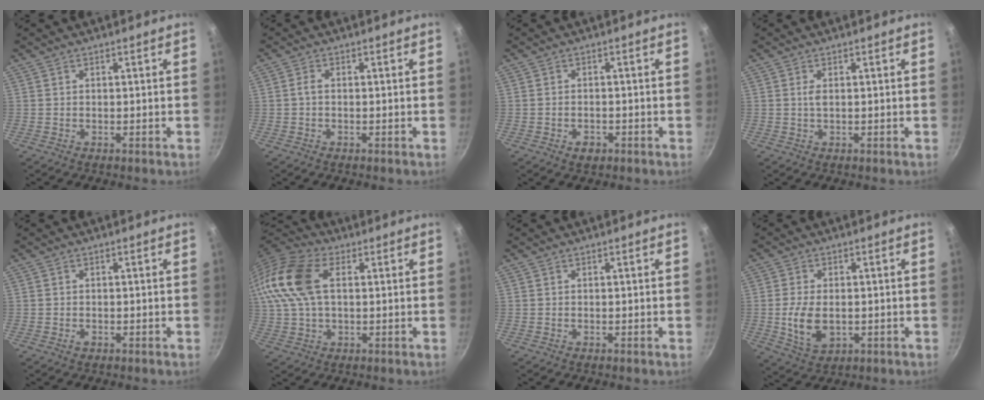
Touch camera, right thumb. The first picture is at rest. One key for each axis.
{"total": 1.4, "fx": -0.2, "fy": 0.6, "fz": 1.3, "tx": -0.035, "ty": 0.007, "tz": -0.007}
{"total": 2.6, "fx": -1.4, "fy": 1.7, "fz": 1.5, "tx": -0.023, "ty": 0.010, "tz": -0.019}
{"total": 1.3, "fx": 0.2, "fy": 0.6, "fz": 1.1, "tx": -0.024, "ty": 0.000, "tz": 0.004}
{"total": 1.0, "fx": -0.5, "fy": 0.7, "fz": 0.5, "tx": -0.008, "ty": 0.000, "tz": -0.009}
{"total": 16.9, "fx": 3.4, "fy": 10.3, "fz": 13.0, "tx": -0.272, "ty": 0.027, "tz": 0.051}
{"total": 0.0}
{"total": 8.2, "fx": -0.8, "fy": 5.1, "fz": 6.4, "tx": -0.123, "ty": -0.003, "tz": -0.007}